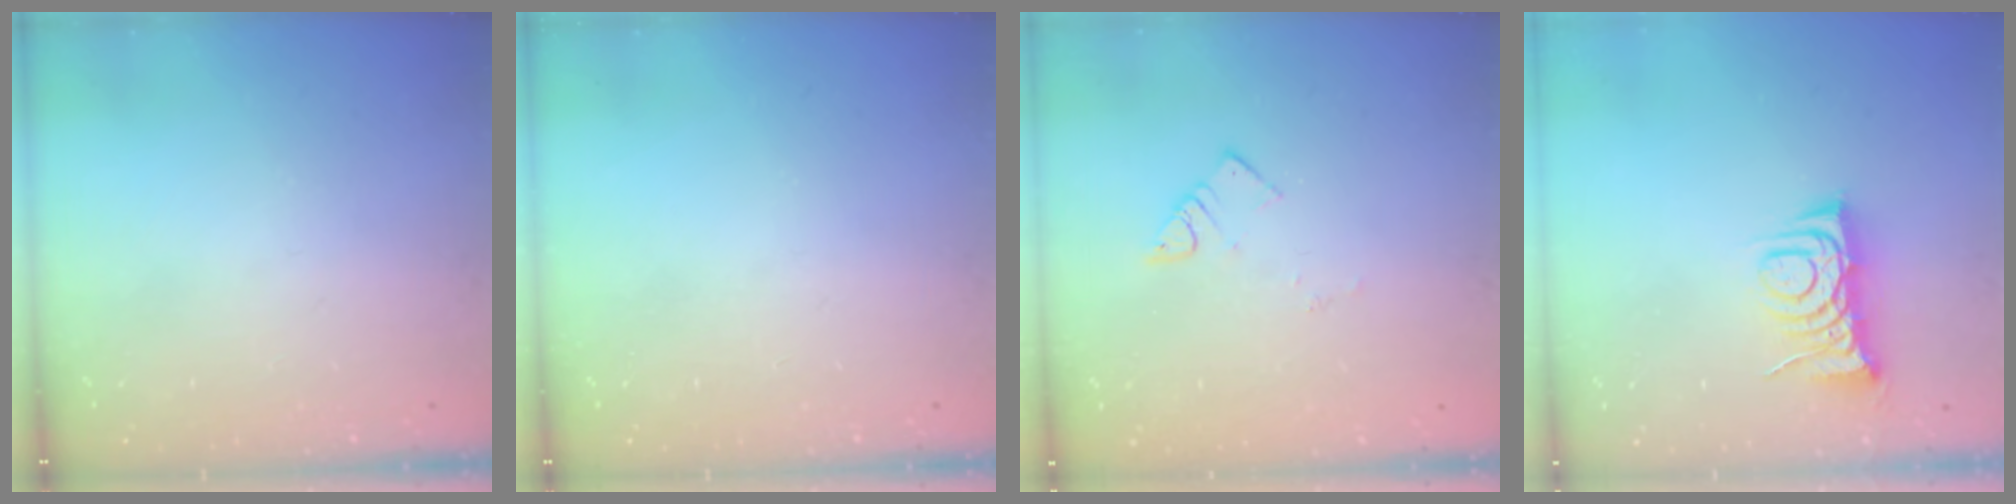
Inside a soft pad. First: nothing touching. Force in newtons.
{"total": 0.0}
{"total": 3.6, "press": 3.6, "slide": 0.3}
{"total": 7.1, "press": 7.1, "slide": 0.9}